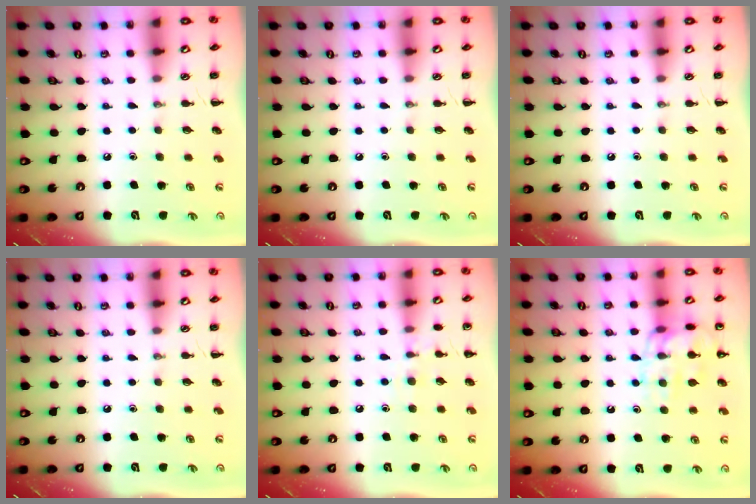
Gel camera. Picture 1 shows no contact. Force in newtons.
{"total": 0.0}
{"total": 0.0}
{"total": 0.0}
{"total": 6.9, "press": 6.7, "slide": 1.9}
{"total": 13.1, "press": 13.0, "slide": 1.1}